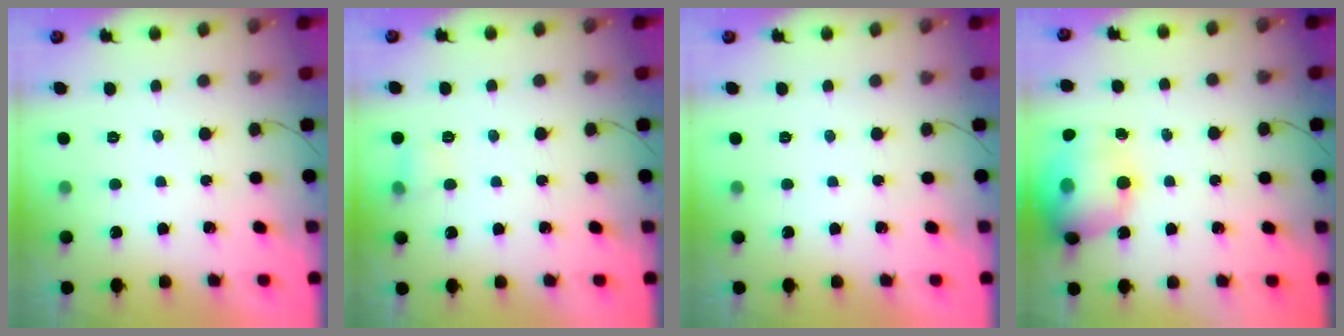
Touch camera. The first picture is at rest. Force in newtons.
{"total": 4.5, "press": 4.3, "slide": 1.3}
{"total": 0.0}
{"total": 19.6, "press": 19.4, "slide": 3.3}